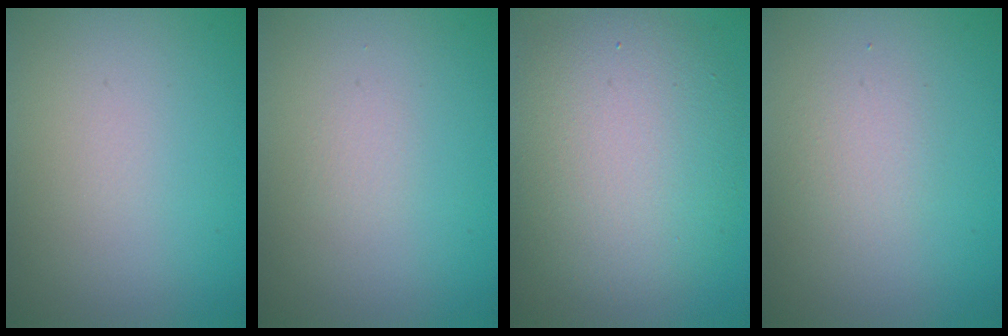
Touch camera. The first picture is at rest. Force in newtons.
{"total": 0.5, "press": 0.5, "slide": 0.0}
{"total": 8.8, "press": 8.8, "slide": 0.7}
{"total": 1.4, "press": 1.4, "slide": 0.0}